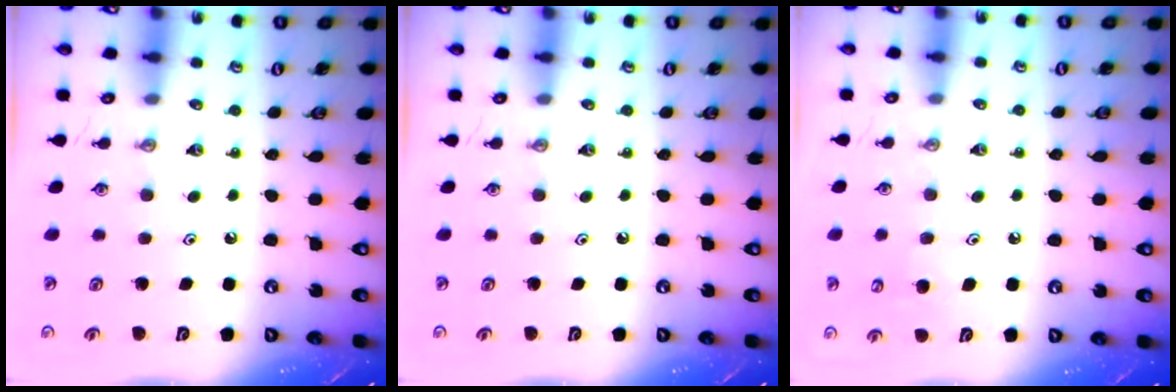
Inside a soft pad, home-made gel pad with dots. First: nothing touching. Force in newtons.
{"total": 0.0}
{"total": 6.9, "press": 6.8, "slide": 0.6}